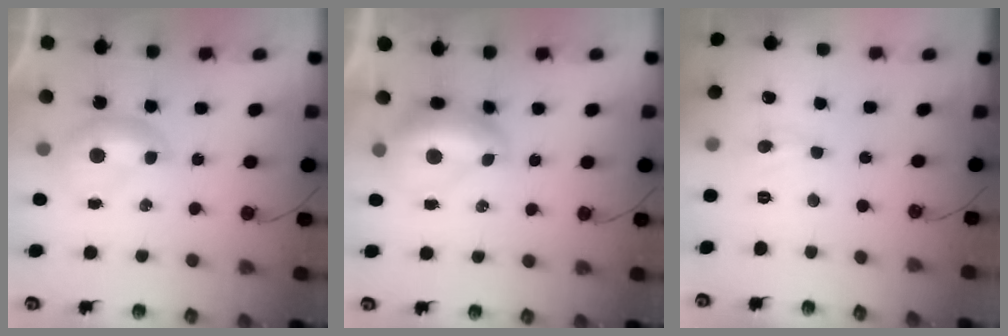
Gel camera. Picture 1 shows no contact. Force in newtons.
{"total": 2.6, "press": 2.5, "slide": 0.7}
{"total": 1.4, "press": 1.2, "slide": 0.6}